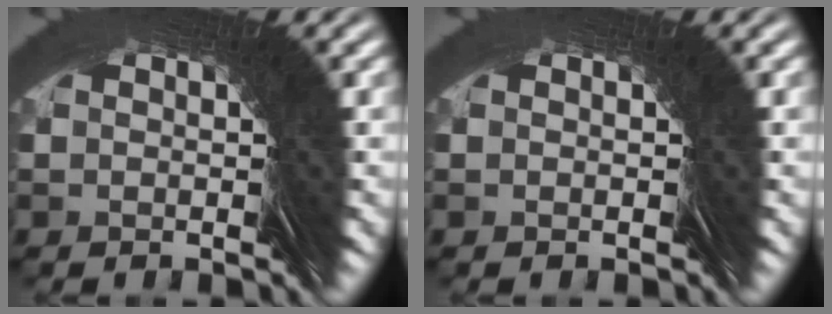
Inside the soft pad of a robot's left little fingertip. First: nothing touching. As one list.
[{"total": 0.0}]